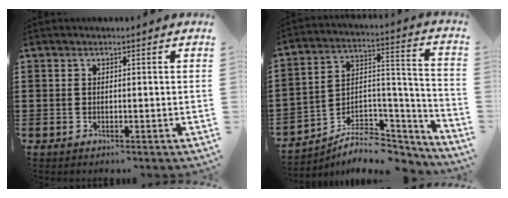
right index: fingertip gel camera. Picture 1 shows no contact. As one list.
[{"total": 7.1, "force": [-5.5, 3.8, 2.5], "torque": [-0.040, 0.008, -0.099]}]